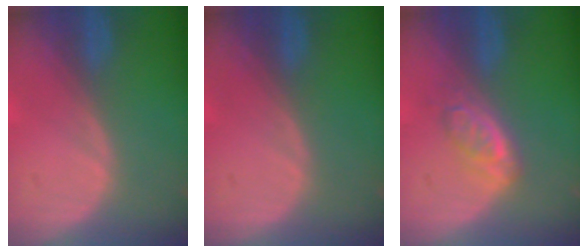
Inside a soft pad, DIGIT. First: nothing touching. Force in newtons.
{"total": 0.0}
{"total": 4.1, "press": 4.0, "slide": 0.3}